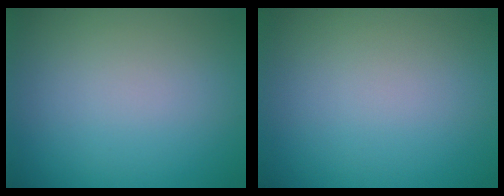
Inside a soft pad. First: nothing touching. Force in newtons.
{"total": 0.0}